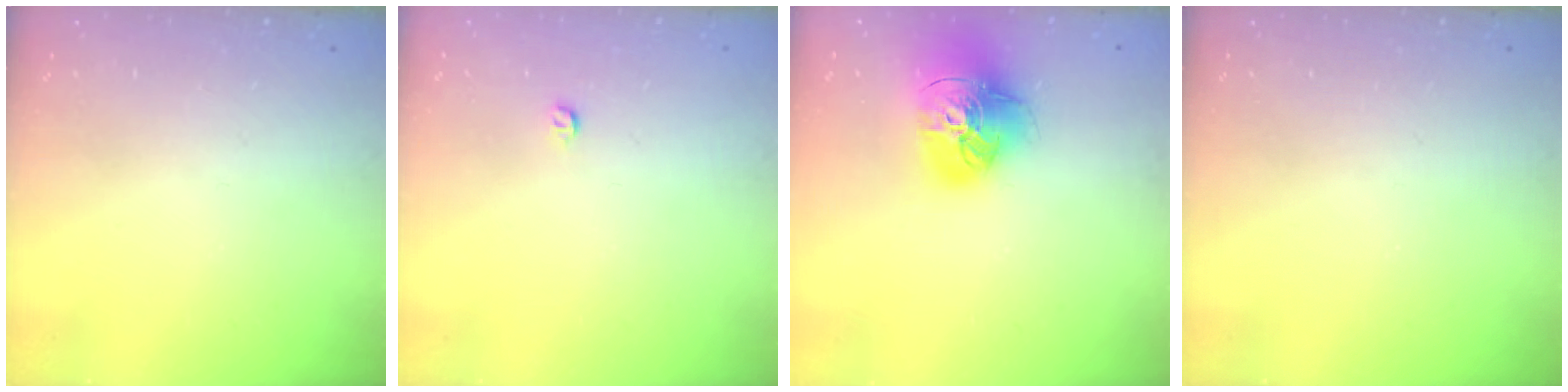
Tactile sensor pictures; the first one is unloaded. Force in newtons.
{"total": 3.2, "press": 3.2, "slide": 0.4}
{"total": 18.0, "press": 17.9, "slide": 2.0}
{"total": 0.0}